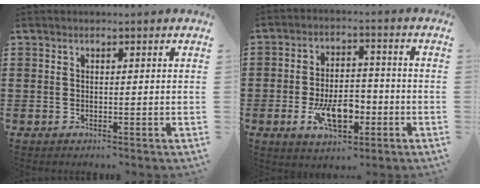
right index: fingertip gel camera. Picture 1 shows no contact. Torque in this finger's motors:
{"motor_torque": [1.27, 0.87, 0.29, 0.11]}